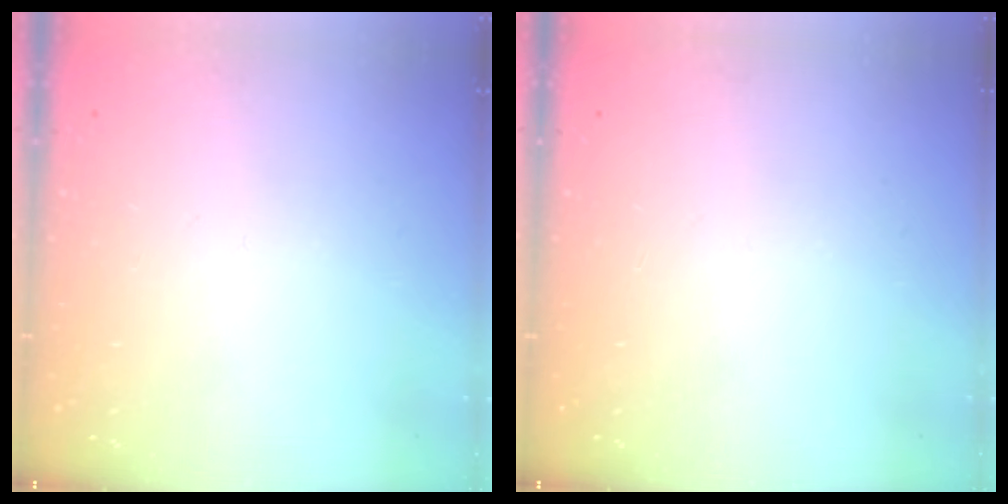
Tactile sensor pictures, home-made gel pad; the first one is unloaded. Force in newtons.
{"total": 0.0}